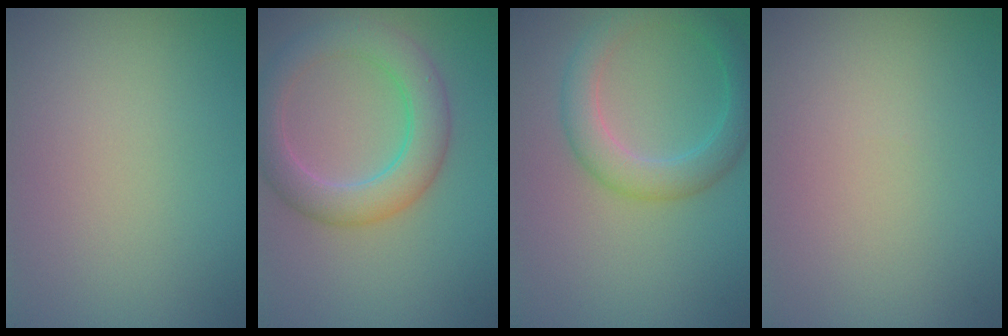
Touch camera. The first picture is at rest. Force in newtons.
{"total": 5.3, "press": 5.3, "slide": 0.4}
{"total": 4.0, "press": 4.0, "slide": 0.1}
{"total": 0.0}